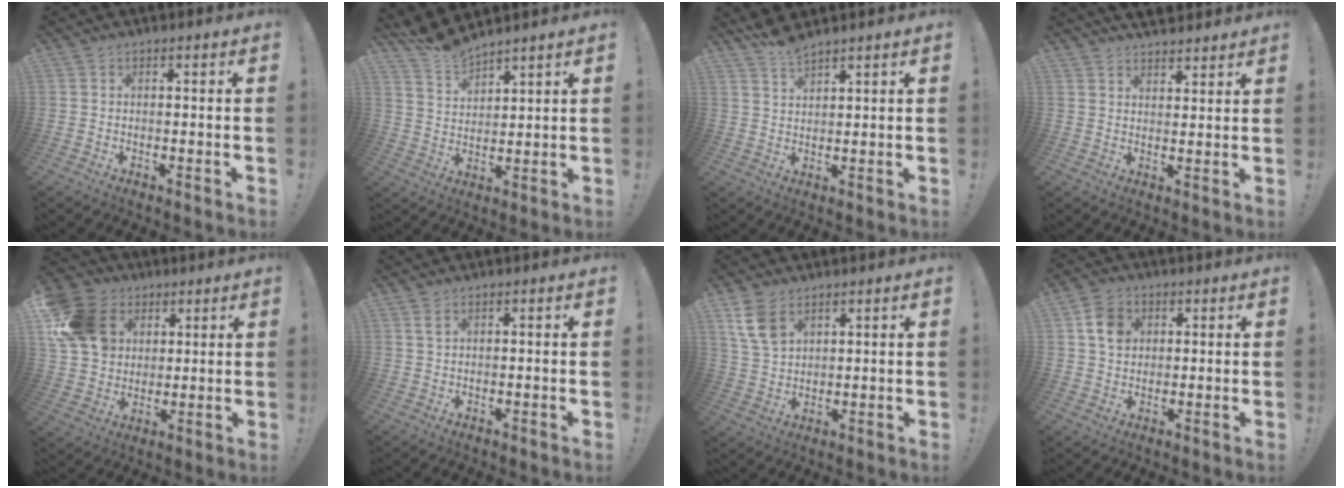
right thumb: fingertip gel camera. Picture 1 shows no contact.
{"total": 7.2, "force": [7.1, 1.1, 1.0], "torque": [-0.038, -0.052, 0.134]}
{"total": 4.5, "force": [4.2, 0.8, 1.5], "torque": [-0.034, -0.023, 0.078]}
{"total": 4.8, "force": [4.3, 1.9, 0.9], "torque": [-0.011, -0.027, 0.081]}
{"total": 17.0, "force": [5.7, 13.6, 8.4], "torque": [-0.139, -0.013, 0.117]}
{"total": 1.9, "force": [1.0, 0.5, 1.5], "torque": [-0.024, -0.002, 0.017]}
{"total": 8.5, "force": [4.9, 5.1, 4.7], "torque": [-0.085, -0.020, 0.096]}
{"total": 8.3, "force": [2.8, 6.5, 4.3], "torque": [-0.061, 0.003, 0.056]}